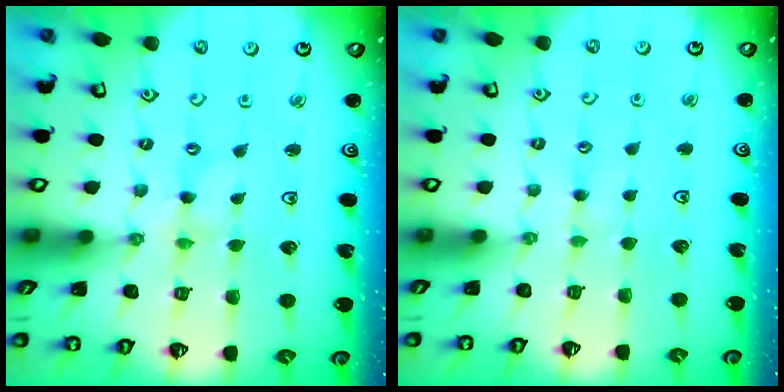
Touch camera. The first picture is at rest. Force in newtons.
{"total": 2.0, "press": 2.0, "slide": 0.3}